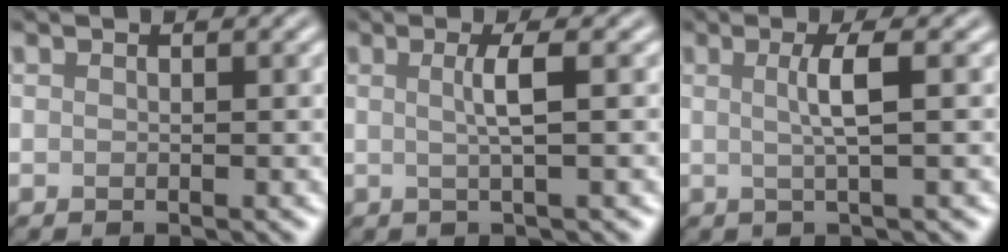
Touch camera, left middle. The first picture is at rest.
{"total": 2.5, "force": [0.2, 0.5, 2.4], "torque": [-0.043, 0.004, -0.001]}
{"total": 2.9, "force": [0.3, 0.6, 2.8], "torque": [-0.048, 0.003, 0.001]}